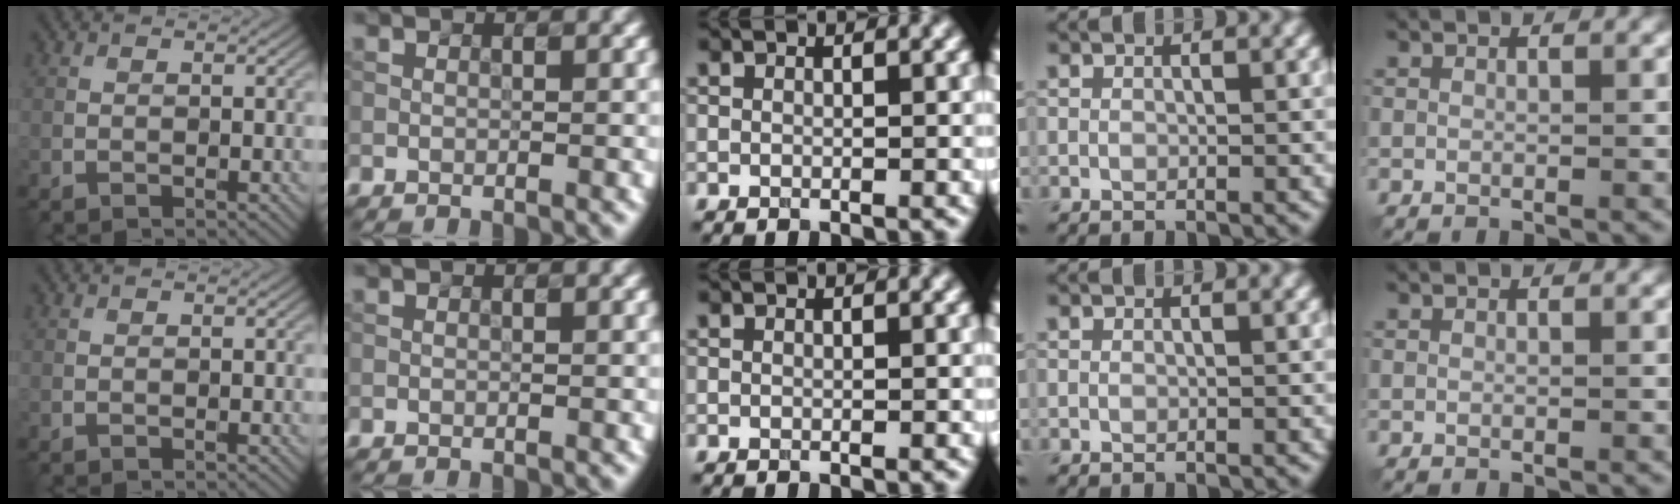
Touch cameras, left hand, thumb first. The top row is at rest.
{}